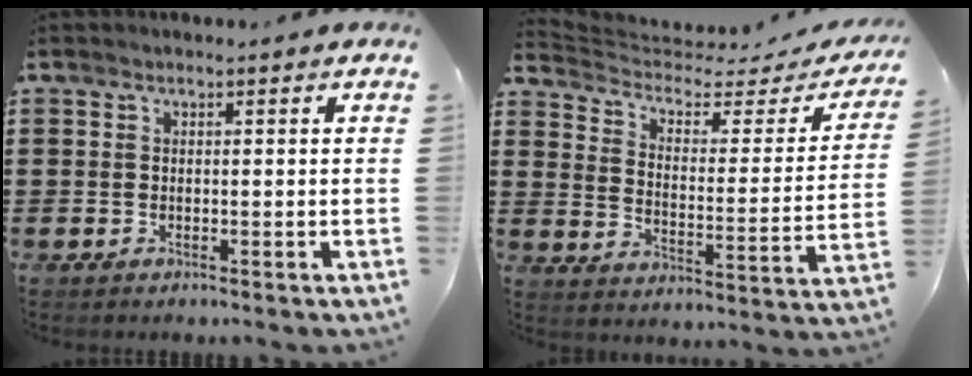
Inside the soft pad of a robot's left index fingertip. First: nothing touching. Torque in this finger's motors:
{"motor_torque": [-0.38, 0.91, -1.05, -0.12]}